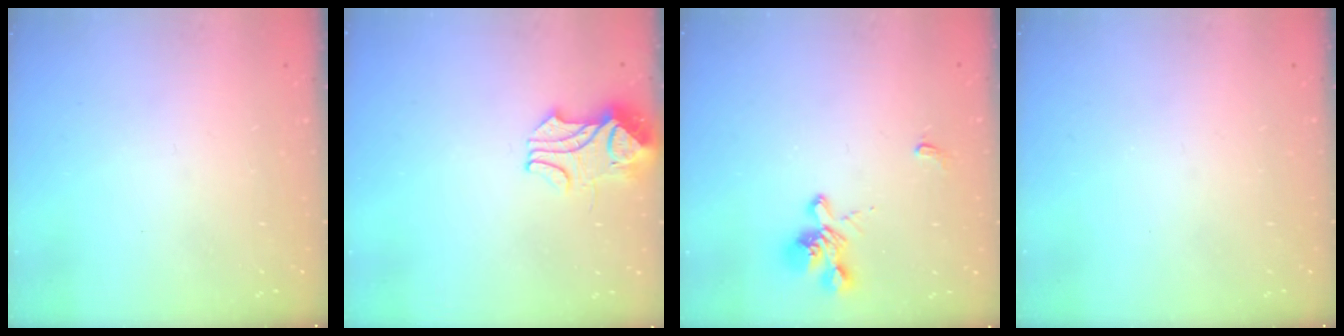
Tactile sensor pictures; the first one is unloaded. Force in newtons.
{"total": 2.1, "press": 2.0, "slide": 0.8}
{"total": 1.5, "press": 1.0, "slide": 1.2}
{"total": 0.0}